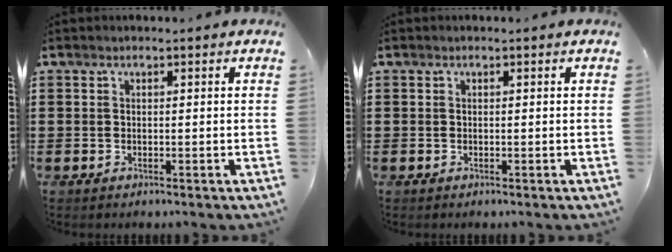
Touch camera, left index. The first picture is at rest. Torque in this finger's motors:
{"motor_torque": [-0.01, 0.00, 0.00, 0.00]}